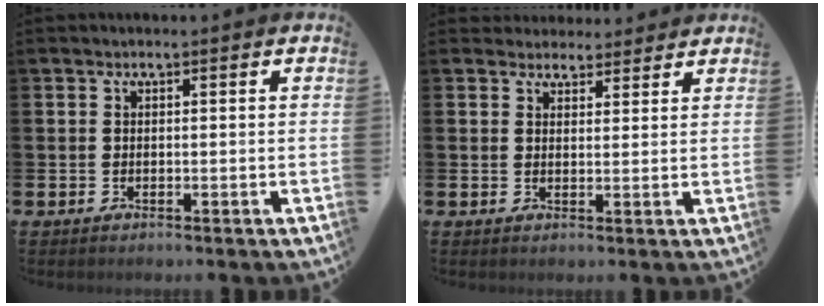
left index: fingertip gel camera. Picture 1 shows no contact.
{"total": 3.2, "force": [2.9, 1.2, -0.3], "torque": [0.007, -0.013, 0.052]}